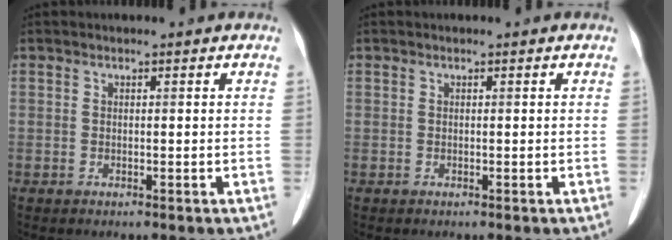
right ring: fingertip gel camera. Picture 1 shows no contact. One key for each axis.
{"total": 0.0}